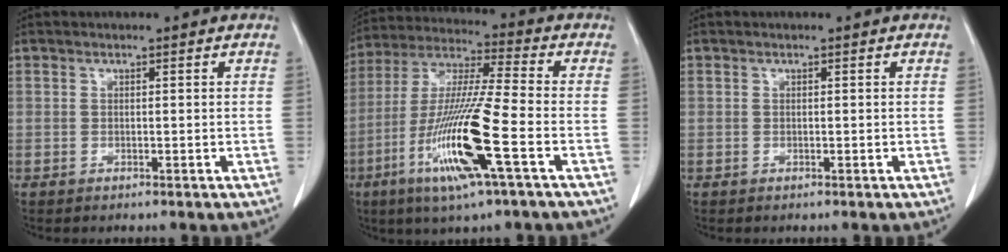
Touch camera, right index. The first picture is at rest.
{"total": 16.2, "force": [-5.9, 0.0, 15.1], "torque": [-0.314, -0.021, -0.114]}
{"total": 0.0}